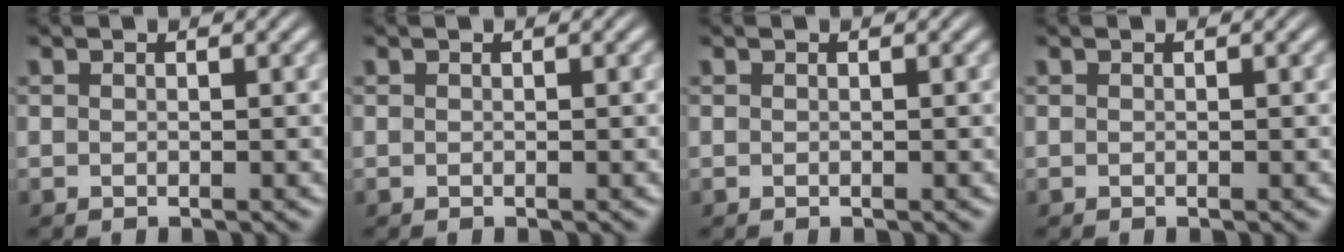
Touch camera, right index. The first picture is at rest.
{"total": 0.0}
{"total": 0.0}
{"total": 0.0}